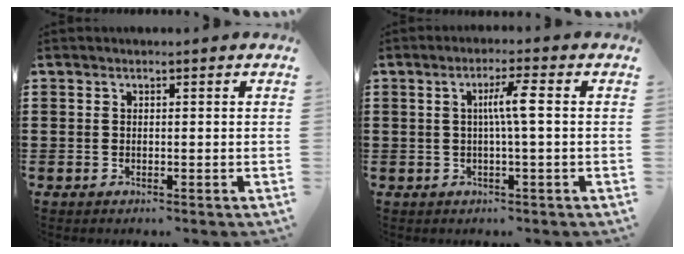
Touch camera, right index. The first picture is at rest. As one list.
[{"total": 4.2, "force": [0.2, -0.2, 4.2], "torque": [-0.079, 0.000, -0.003]}]